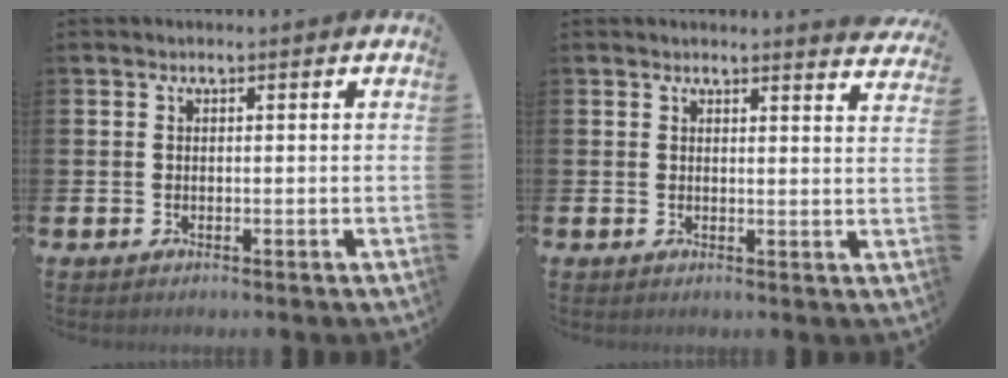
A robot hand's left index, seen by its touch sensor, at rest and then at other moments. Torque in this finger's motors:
{"motor_torque": [0.85, -1.31, -0.39, 0.06]}